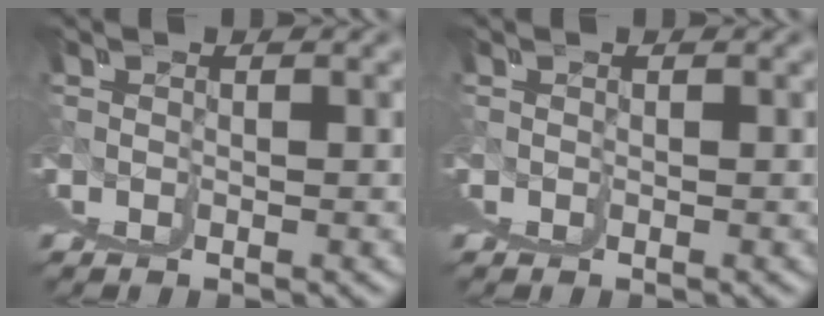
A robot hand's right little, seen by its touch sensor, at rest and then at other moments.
{"total": 0.0}